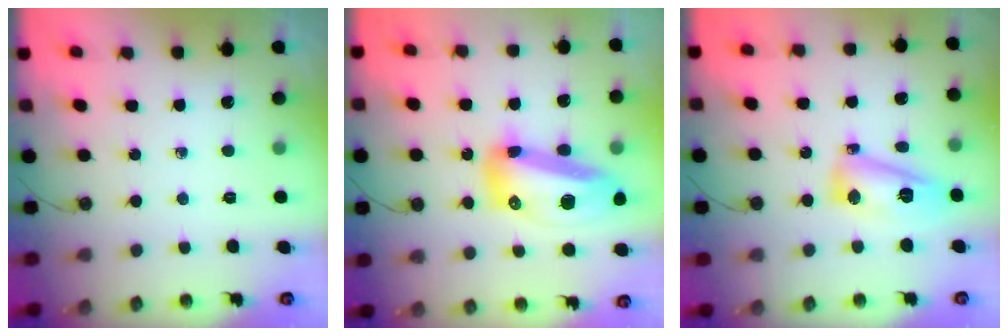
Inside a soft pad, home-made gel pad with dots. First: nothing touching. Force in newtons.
{"total": 21.7, "press": 19.6, "slide": 9.4}
{"total": 12.9, "press": 12.8, "slide": 1.2}